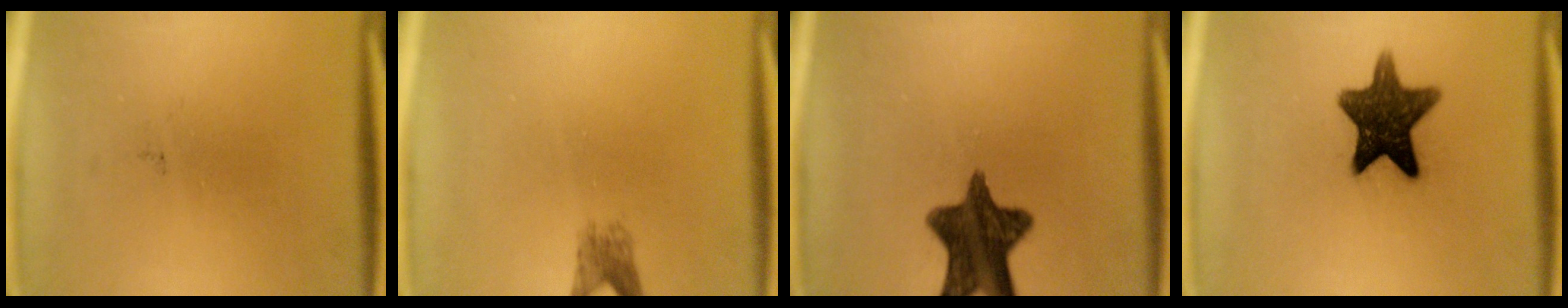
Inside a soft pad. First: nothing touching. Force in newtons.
{"total": 2.2}
{"total": 12.3}
{"total": 12.2}